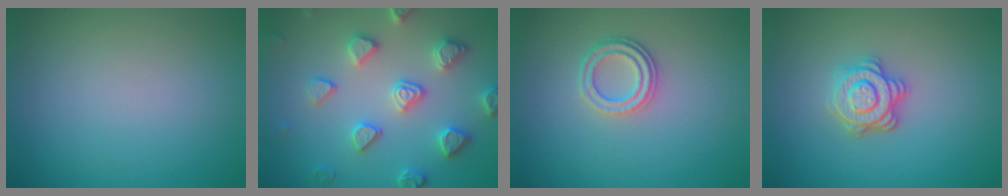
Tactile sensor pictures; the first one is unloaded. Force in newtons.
{"total": 4.5, "press": 4.4, "slide": 1.0}
{"total": 2.4, "press": 2.0, "slide": 1.2}
{"total": 3.5, "press": 3.0, "slide": 1.9}